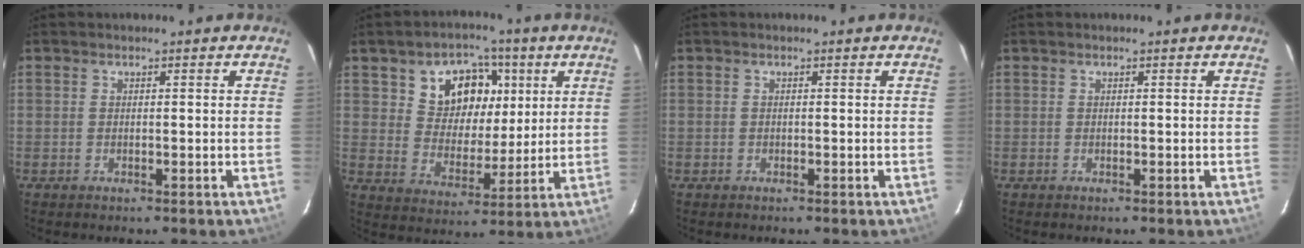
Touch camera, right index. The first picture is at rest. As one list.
[{"total": 11.9, "force": [4.8, 9.0, 6.1], "torque": [-0.117, 0.020, 0.088]}, {"total": 0.0}, {"total": 0.0}]